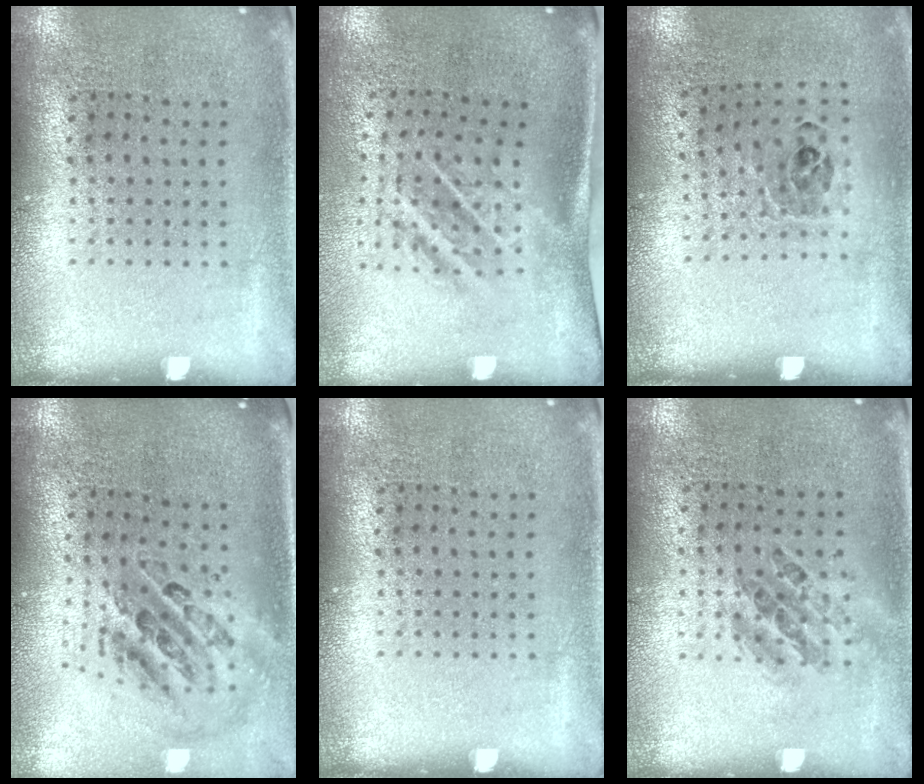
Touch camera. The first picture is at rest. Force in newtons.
{"total": 1.8, "press": 1.1, "slide": 1.4}
{"total": 0.9, "press": 0.8, "slide": 0.3}
{"total": 1.4, "press": 1.3, "slide": 0.7}
{"total": 0.0}
{"total": 1.0, "press": 0.9, "slide": 0.3}